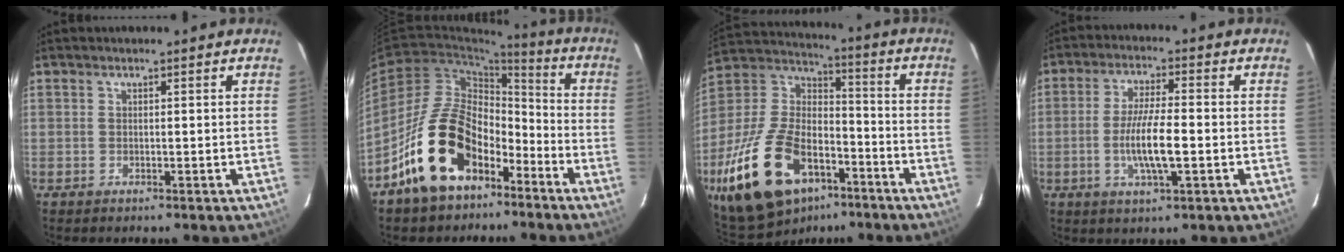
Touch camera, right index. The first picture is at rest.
{"total": 17.8, "force": [-10.5, 10.4, 10.0], "torque": [-0.184, 0.021, -0.165]}
{"total": 25.6, "force": [-13.6, 14.3, 16.2], "torque": [-0.345, -0.001, -0.225]}
{"total": 8.5, "force": [-2.0, 1.5, 8.1], "torque": [-0.157, -0.007, -0.037]}